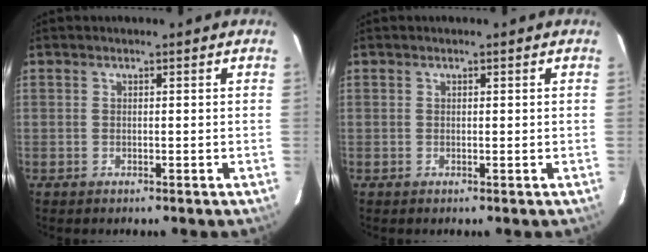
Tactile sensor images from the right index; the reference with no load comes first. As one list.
[{"total": 0.0}]